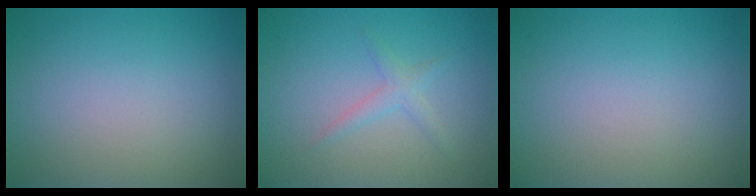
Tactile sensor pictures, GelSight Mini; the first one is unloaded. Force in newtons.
{"total": 1.4, "press": 1.4, "slide": 0.1}
{"total": 0.0}